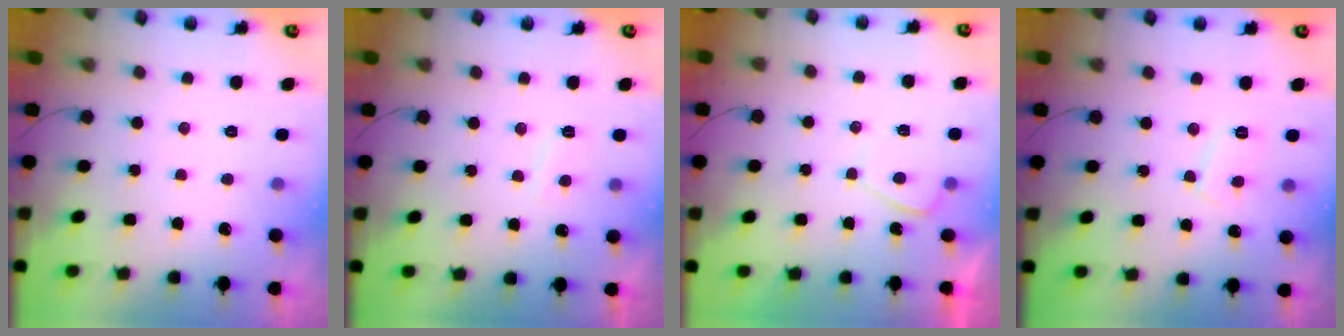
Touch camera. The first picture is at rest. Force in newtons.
{"total": 2.6, "press": 2.5, "slide": 0.8}
{"total": 0.9, "press": 0.7, "slide": 0.5}
{"total": 5.3, "press": 5.3, "slide": 0.1}